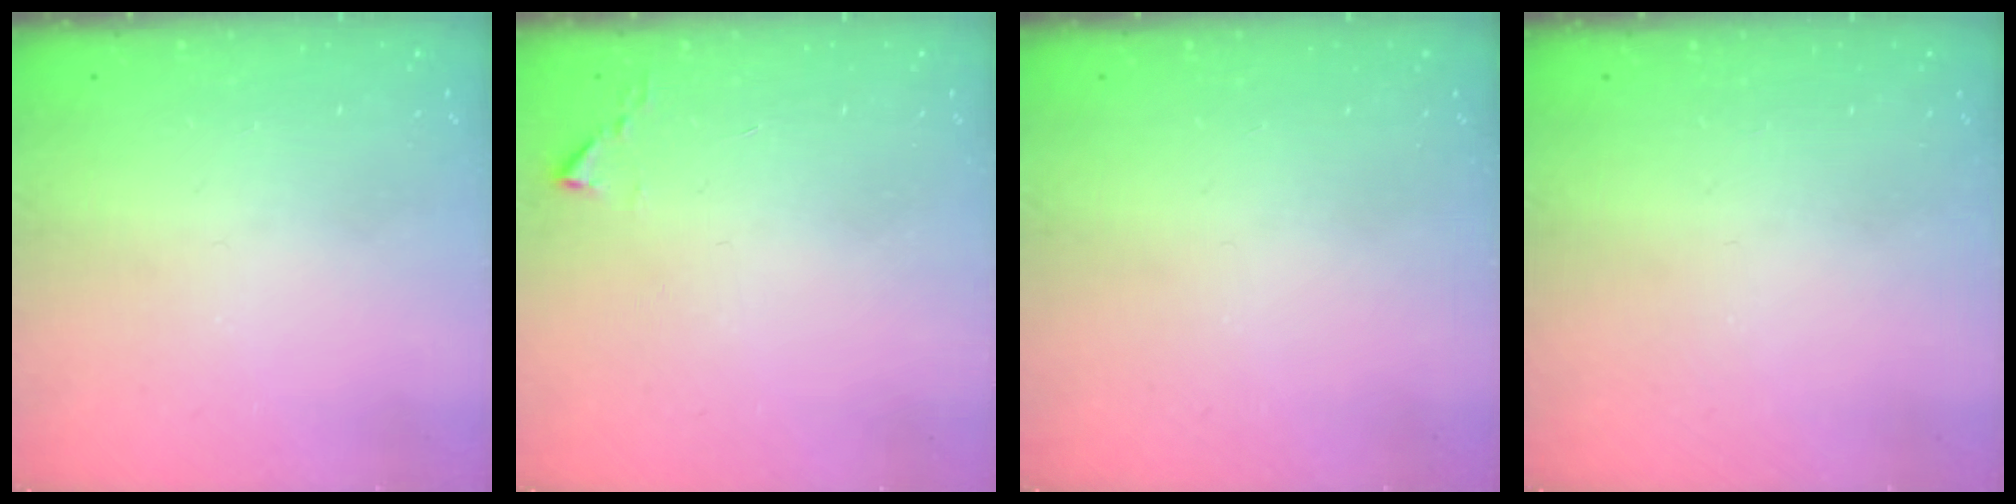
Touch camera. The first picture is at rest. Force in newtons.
{"total": 2.4, "press": 2.4, "slide": 0.3}
{"total": 0.0}
{"total": 0.0}